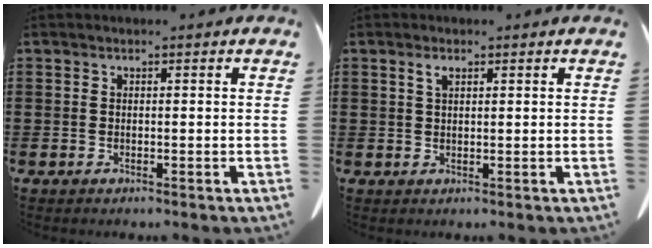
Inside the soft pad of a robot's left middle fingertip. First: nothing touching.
{"total": 1.6, "force": [0.9, 0.5, 1.3], "torque": [-0.028, 0.004, 0.015]}